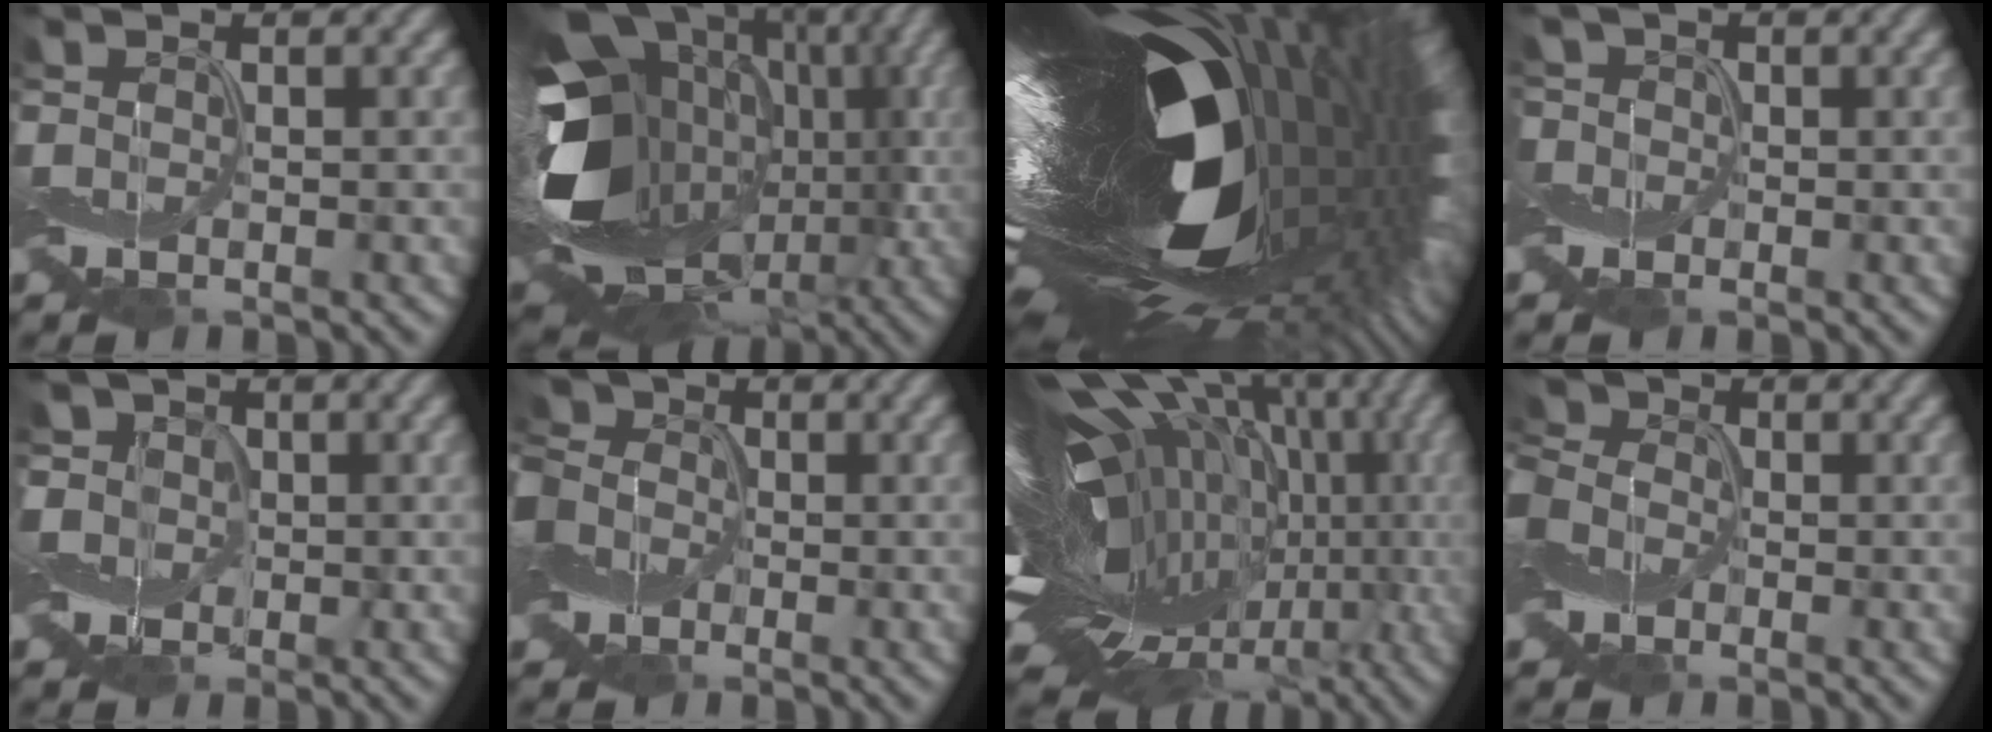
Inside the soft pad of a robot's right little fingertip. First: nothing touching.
{"total": 17.6, "force": [-0.2, 13.0, 11.8], "torque": [-0.211, -0.025, 0.019]}
{"total": 22.5, "force": [0.6, 9.8, 20.2], "torque": [-0.356, -0.036, -0.005]}
{"total": 3.6, "force": [0.1, 3.2, 1.8], "torque": [-0.045, 0.009, -0.010]}
{"total": 4.3, "force": [1.3, 3.8, 1.6], "torque": [-0.048, 0.005, 0.011]}
{"total": 10.6, "force": [-2.4, 8.9, 5.2], "torque": [-0.123, -0.001, -0.089]}
{"total": 20.3, "force": [1.8, 11.9, 16.4], "torque": [-0.247, 0.032, 0.033]}
{"total": 8.5, "force": [-2.3, 6.8, 4.5], "torque": [-0.113, -0.005, -0.070]}